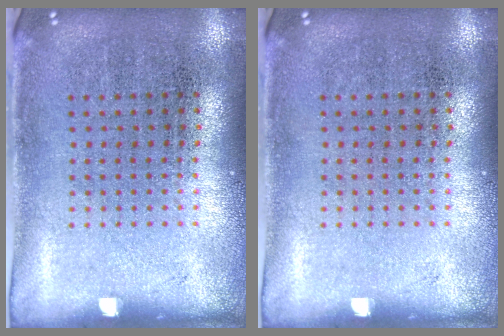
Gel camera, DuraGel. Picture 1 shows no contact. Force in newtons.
{"total": 0.0}